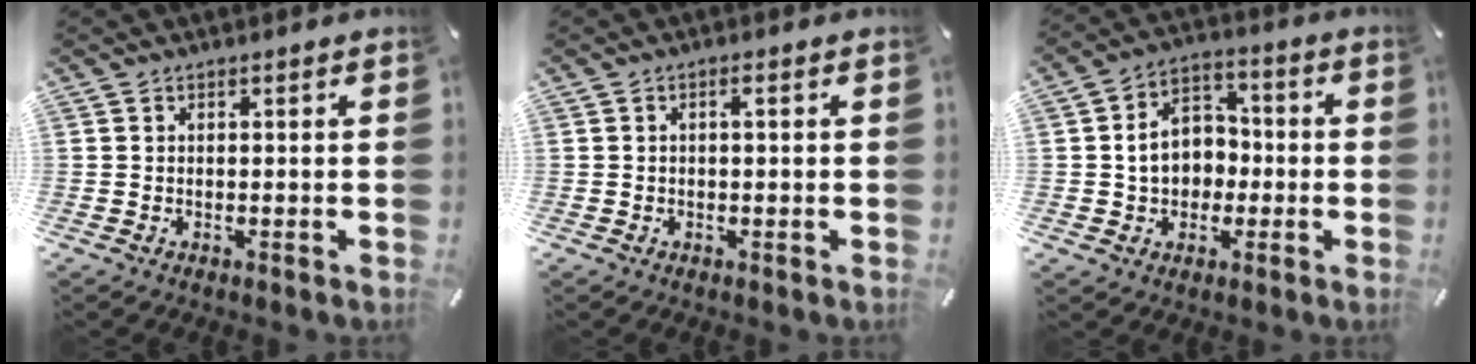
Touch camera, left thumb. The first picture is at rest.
{"total": 1.3, "force": [0.1, 0.4, 1.2], "torque": [-0.024, 0.002, 0.000]}
{"total": 9.3, "force": [-0.6, 8.0, 4.8], "torque": [-0.081, 0.019, -0.010]}